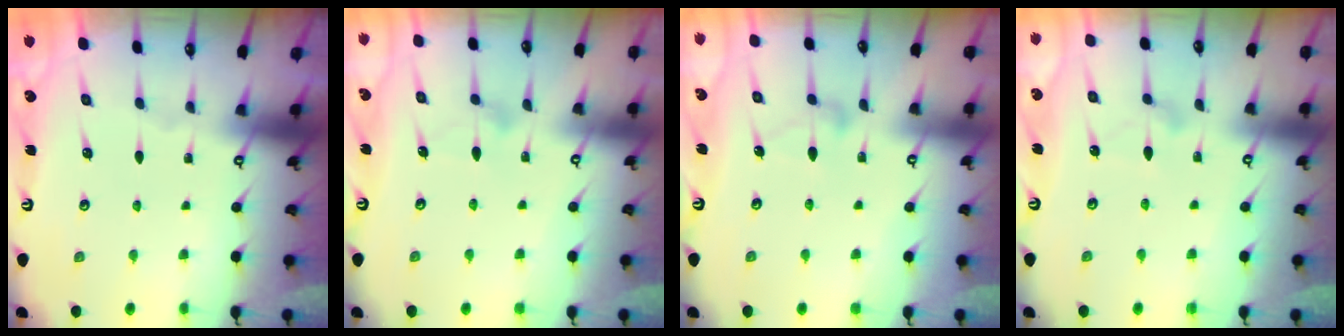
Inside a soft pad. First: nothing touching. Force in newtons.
{"total": 9.4, "press": 9.4, "slide": 0.3}
{"total": 6.9, "press": 6.9, "slide": 0.3}
{"total": 8.6, "press": 8.6, "slide": 0.5}